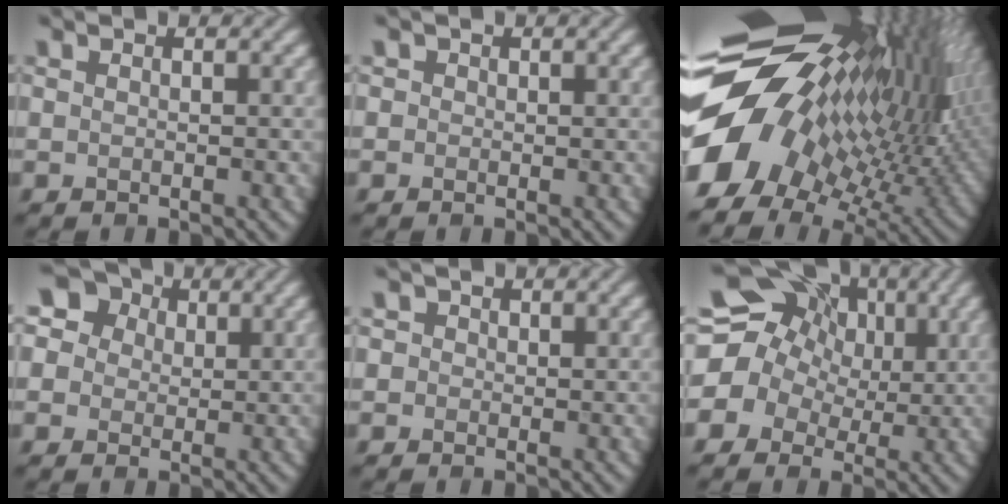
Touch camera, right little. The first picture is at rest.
{"total": 0.7, "force": [0.2, 0.6, 0.1], "torque": [0.001, -0.001, -0.003]}
{"total": 17.6, "force": [2.4, 9.7, 14.4], "torque": [-0.274, -0.007, 0.047]}
{"total": 8.7, "force": [3.9, 7.0, 3.5], "torque": [-0.079, 0.038, 0.044]}
{"total": 1.3, "force": [0.5, 1.2, 0.4], "torque": [-0.002, 0.004, 0.000]}
{"total": 15.7, "force": [5.1, 13.3, 6.8], "torque": [-0.139, 0.032, 0.064]}